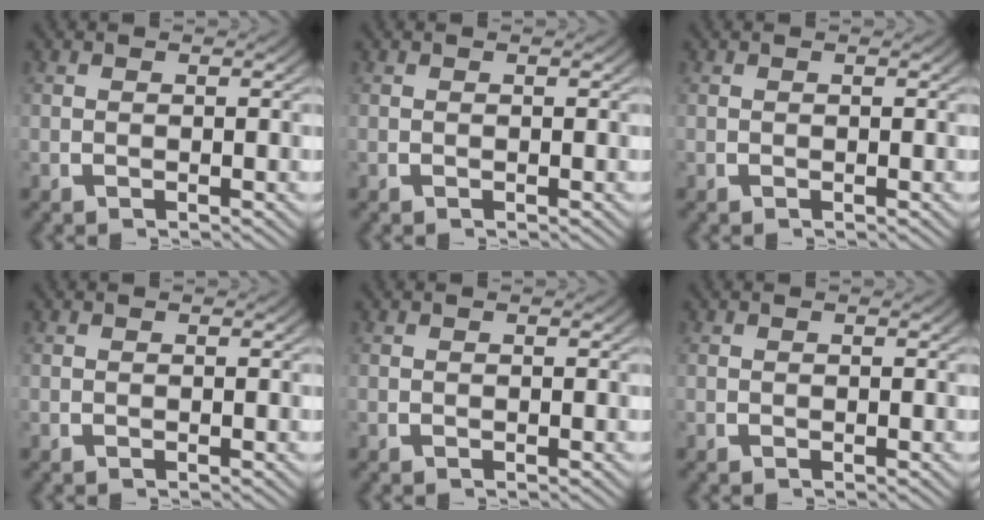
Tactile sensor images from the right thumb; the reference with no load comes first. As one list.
[{"total": 0.0}, {"total": 0.0}, {"total": 0.0}, {"total": 0.0}, {"total": 0.0}]